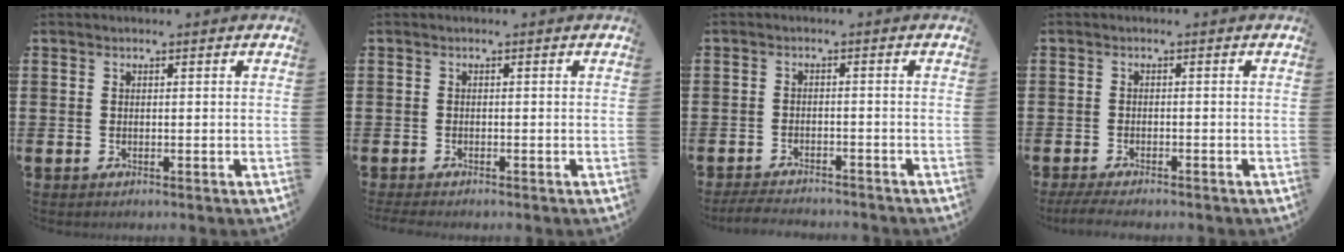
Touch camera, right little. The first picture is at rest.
{"total": 0.7, "force": [-0.6, 0.1, 0.3], "torque": [-0.006, -0.001, -0.013]}
{"total": 2.7, "force": [-2.7, 0.0, 0.3], "torque": [-0.006, 0.004, -0.057]}
{"total": 1.8, "force": [-1.4, 0.2, 1.0], "torque": [-0.016, 0.002, -0.027]}